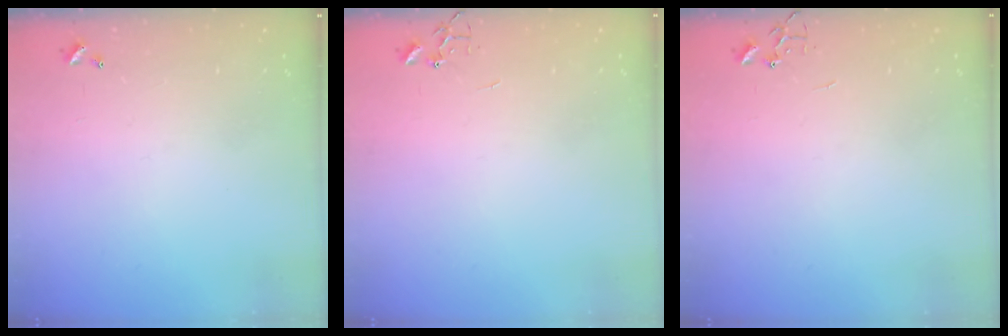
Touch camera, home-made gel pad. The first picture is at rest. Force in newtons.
{"total": 0.0}
{"total": 0.0}